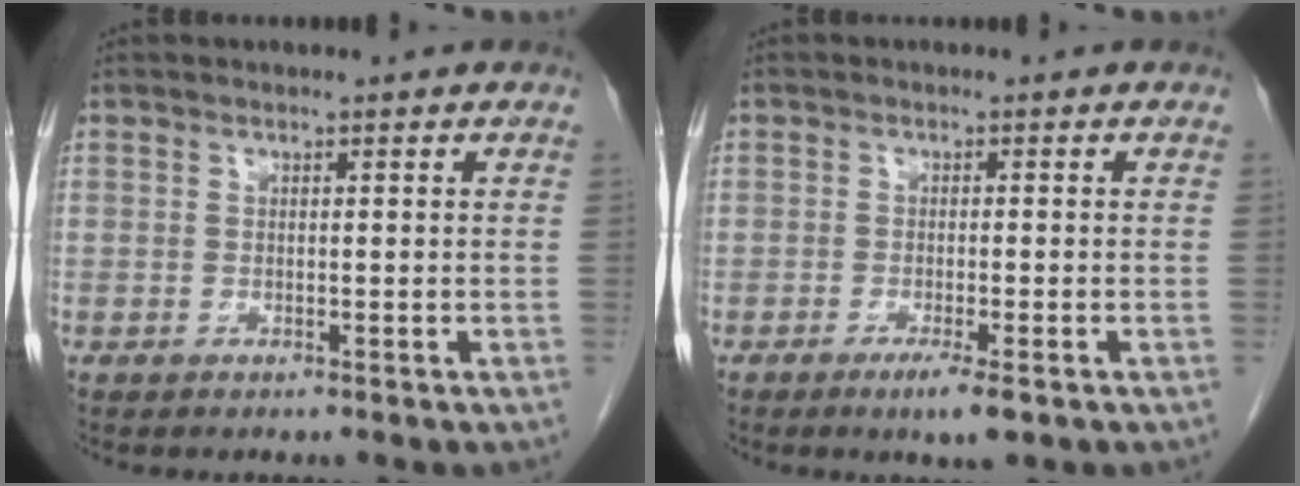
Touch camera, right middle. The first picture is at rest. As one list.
[{"total": 3.4, "force": [-1.9, 0.4, 2.7], "torque": [-0.044, -0.006, -0.030]}]